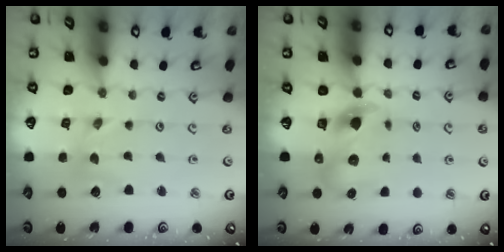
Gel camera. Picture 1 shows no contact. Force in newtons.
{"total": 7.1, "press": 7.0, "slide": 0.8}